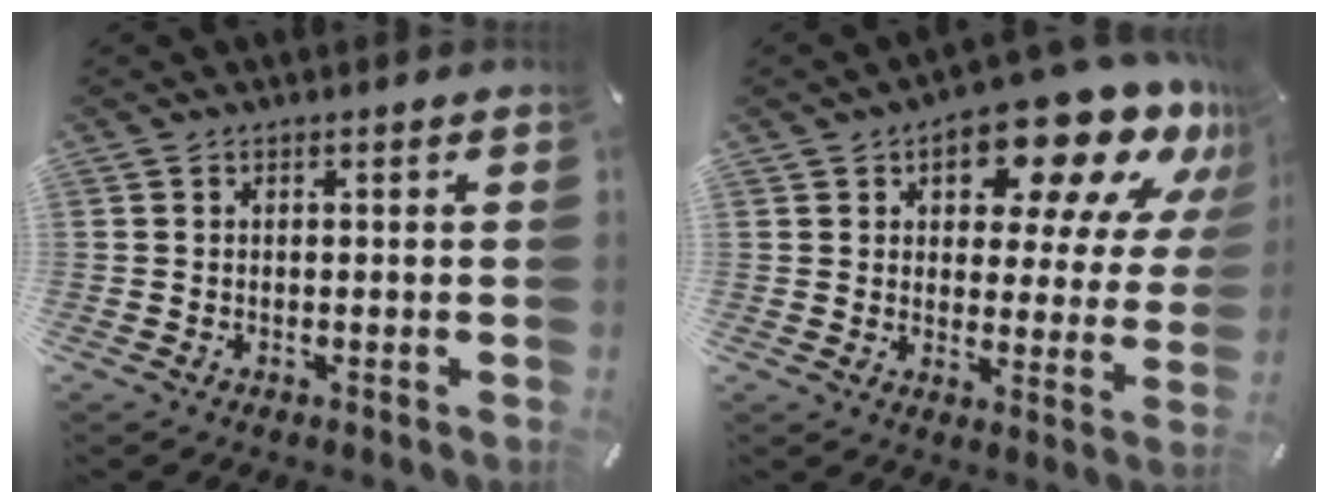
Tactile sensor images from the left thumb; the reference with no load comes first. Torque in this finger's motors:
{"motor_torque": [2.28, 2.30, 1.45, -1.32, 0.10]}